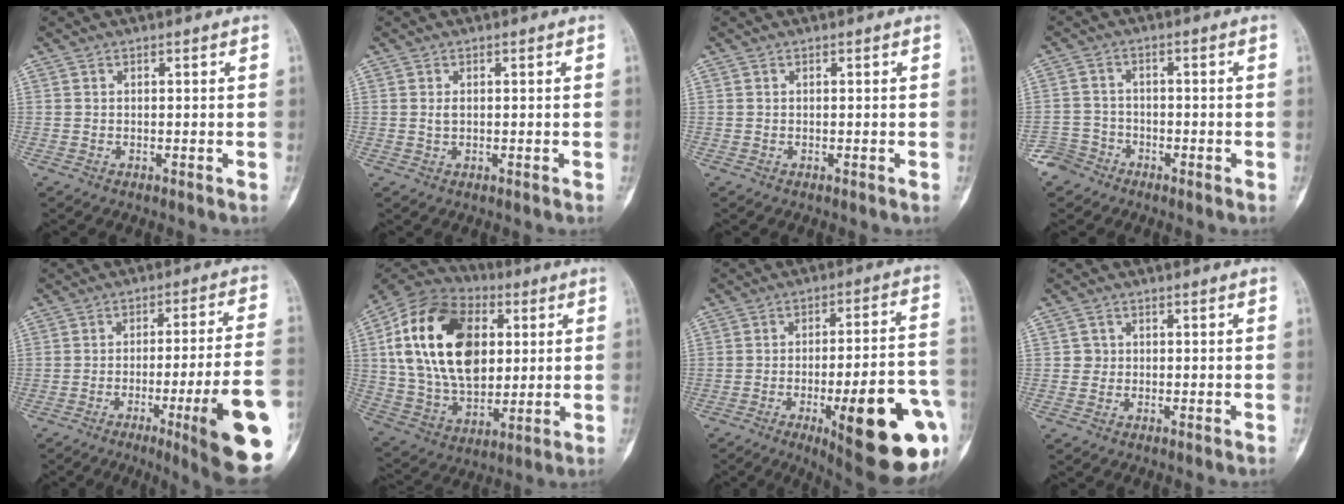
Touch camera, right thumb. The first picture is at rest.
{"total": 1.1, "force": [0.1, 0.6, 0.9], "torque": [-0.014, 0.000, 0.004]}
{"total": 0.0}
{"total": 4.5, "force": [-3.2, 3.1, -0.3], "torque": [0.024, 0.018, -0.068]}
{"total": 19.1, "force": [-6.7, 1.5, 17.8], "torque": [-0.206, 0.005, -0.091]}
{"total": 26.0, "force": [5.3, 16.7, 19.3], "torque": [-0.337, -0.005, 0.092]}
{"total": 24.5, "force": [-8.7, 6.7, 21.9], "torque": [-0.248, 0.020, -0.104]}
{"total": 1.3, "force": [-0.1, 1.3, 0.1], "torque": [0.008, 0.005, -0.003]}